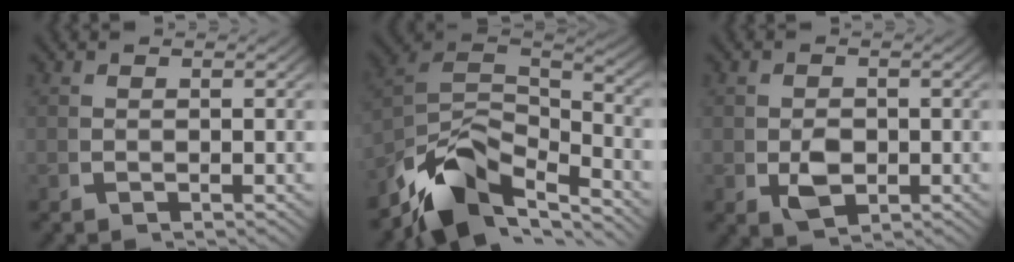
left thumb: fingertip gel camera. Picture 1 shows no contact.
{"total": 12.2, "force": [-4.0, 7.8, 8.5], "torque": [-0.179, -0.044, -0.054]}
{"total": 3.4, "force": [-0.5, 2.4, 2.4], "torque": [-0.047, -0.019, 0.002]}